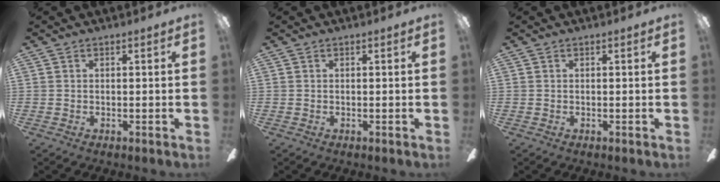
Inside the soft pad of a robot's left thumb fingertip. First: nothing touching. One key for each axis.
{"total": 0.0}
{"total": 0.0}